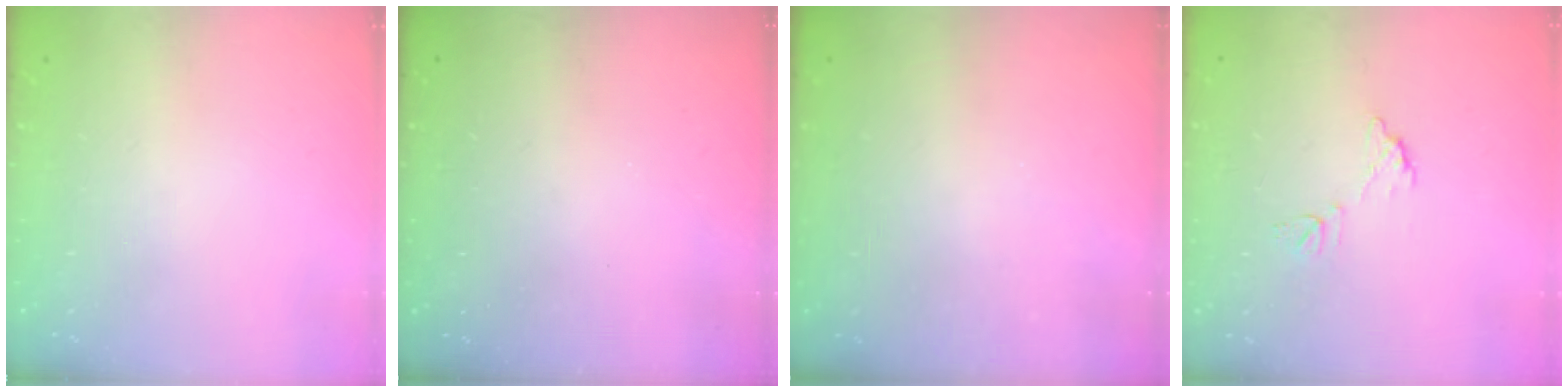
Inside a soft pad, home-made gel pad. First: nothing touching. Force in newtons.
{"total": 3.2, "press": 3.2, "slide": 0.1}
{"total": 3.0, "press": 3.0, "slide": 0.1}
{"total": 6.6, "press": 6.6, "slide": 0.3}